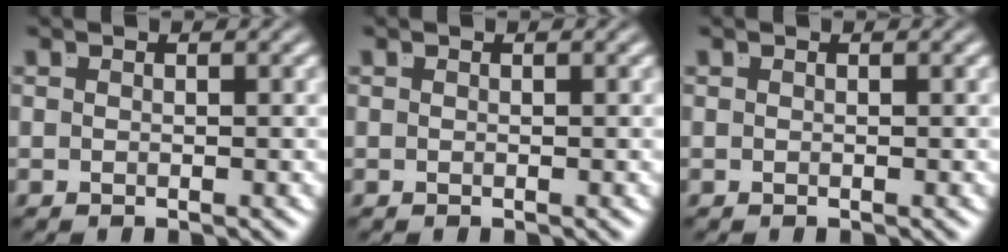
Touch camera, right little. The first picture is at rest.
{"total": 0.0}
{"total": 0.0}